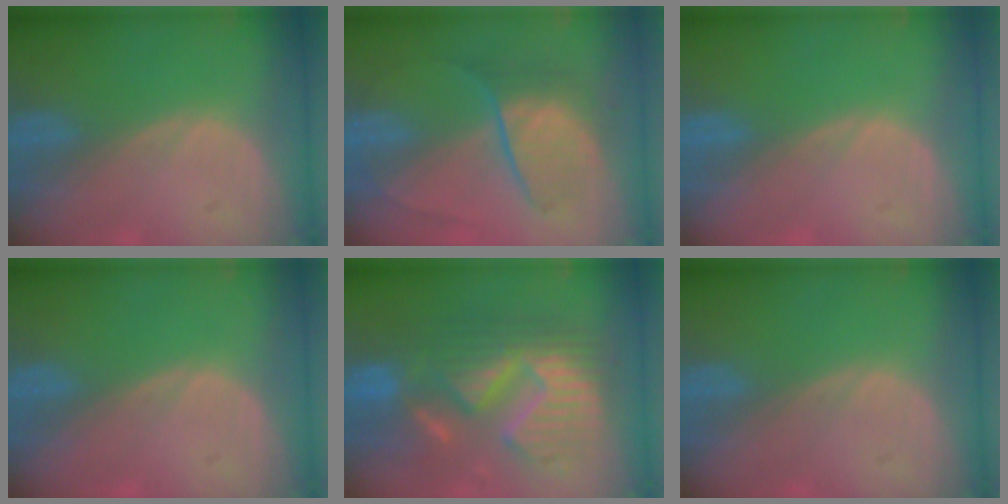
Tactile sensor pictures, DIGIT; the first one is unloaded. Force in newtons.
{"total": 6.7, "press": 6.6, "slide": 1.1}
{"total": 0.0}
{"total": 0.0}
{"total": 13.2, "press": 13.2, "slide": 1.3}
{"total": 0.0}